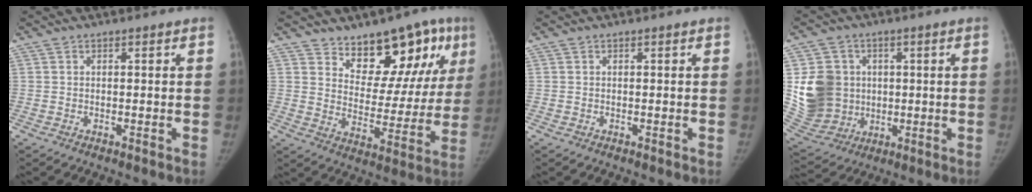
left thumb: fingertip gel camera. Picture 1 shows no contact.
{"total": 16.5, "force": [10.5, 8.4, 9.6], "torque": [-0.057, -0.061, 0.155]}
{"total": 0.0}
{"total": 14.5, "force": [1.2, 12.8, 6.8], "torque": [-0.107, -0.001, 0.047]}